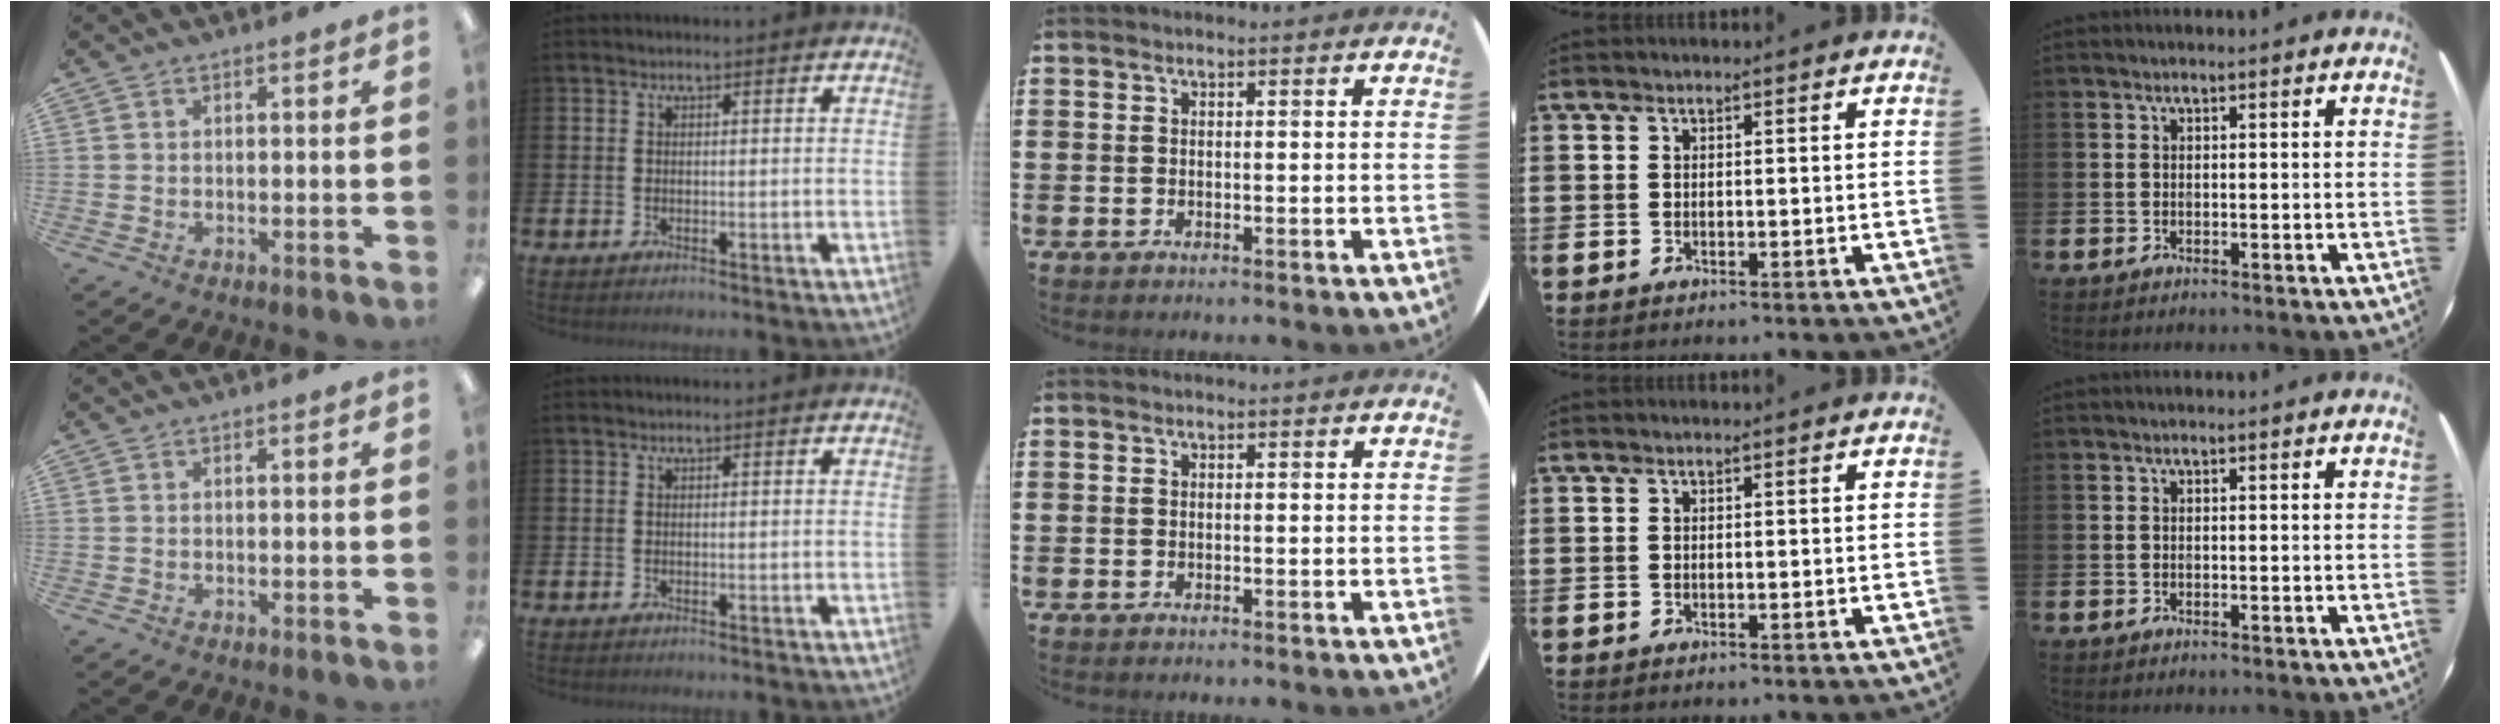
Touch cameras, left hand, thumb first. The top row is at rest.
{}